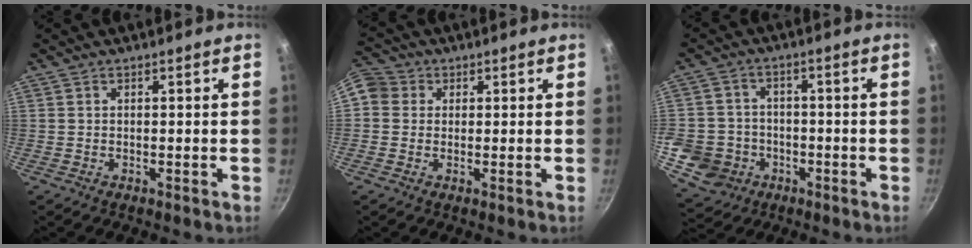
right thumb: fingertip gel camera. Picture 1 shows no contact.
{"total": 7.8, "force": [1.2, 7.1, 3.0], "torque": [-0.050, 0.017, 0.007]}
{"total": 10.5, "force": [-3.5, 9.2, 3.5], "torque": [-0.045, 0.029, -0.055]}